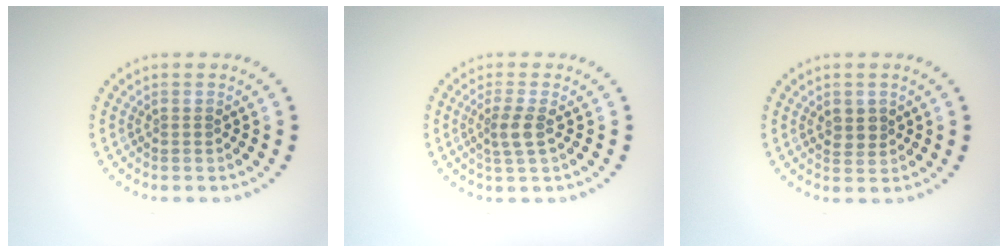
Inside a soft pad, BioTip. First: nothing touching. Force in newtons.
{"total": 2.0, "press": 1.7, "slide": 1.1}
{"total": 1.8, "press": 1.7, "slide": 0.6}